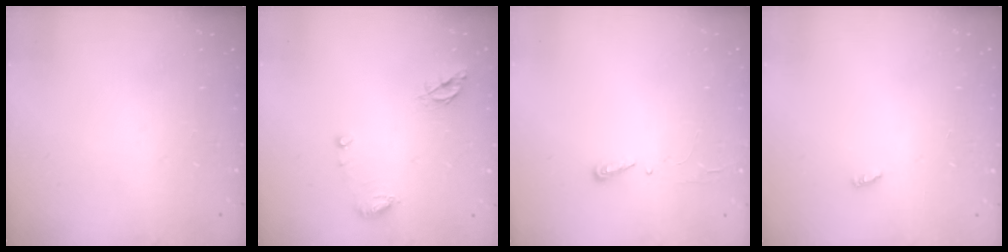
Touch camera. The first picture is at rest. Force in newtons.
{"total": 7.9, "press": 7.8, "slide": 0.9}
{"total": 2.9, "press": 2.9, "slide": 0.4}
{"total": 2.3, "press": 2.3, "slide": 0.2}